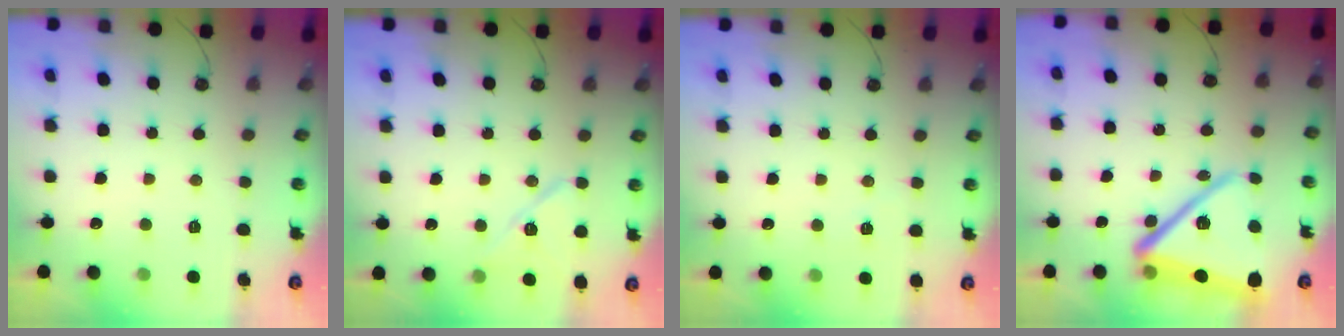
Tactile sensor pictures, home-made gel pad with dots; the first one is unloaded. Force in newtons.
{"total": 11.4, "press": 11.3, "slide": 1.1}
{"total": 2.9, "press": 2.1, "slide": 2.1}
{"total": 21.8, "press": 21.7, "slide": 1.9}